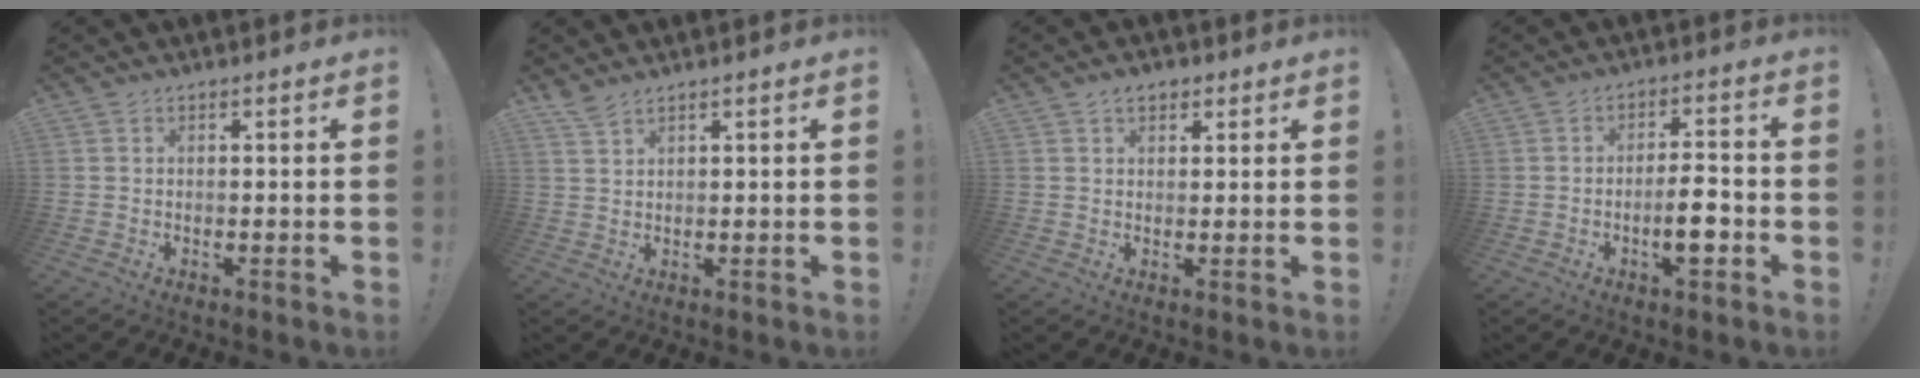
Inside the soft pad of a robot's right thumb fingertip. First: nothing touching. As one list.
[{"total": 3.0, "force": [2.6, 0.4, 1.4], "torque": [-0.024, -0.017, 0.048]}, {"total": 3.6, "force": [2.1, 2.3, 1.7], "torque": [-0.019, -0.005, 0.036]}, {"total": 7.2, "force": [-2.7, 2.8, 6.1], "torque": [-0.082, 0.009, -0.048]}]